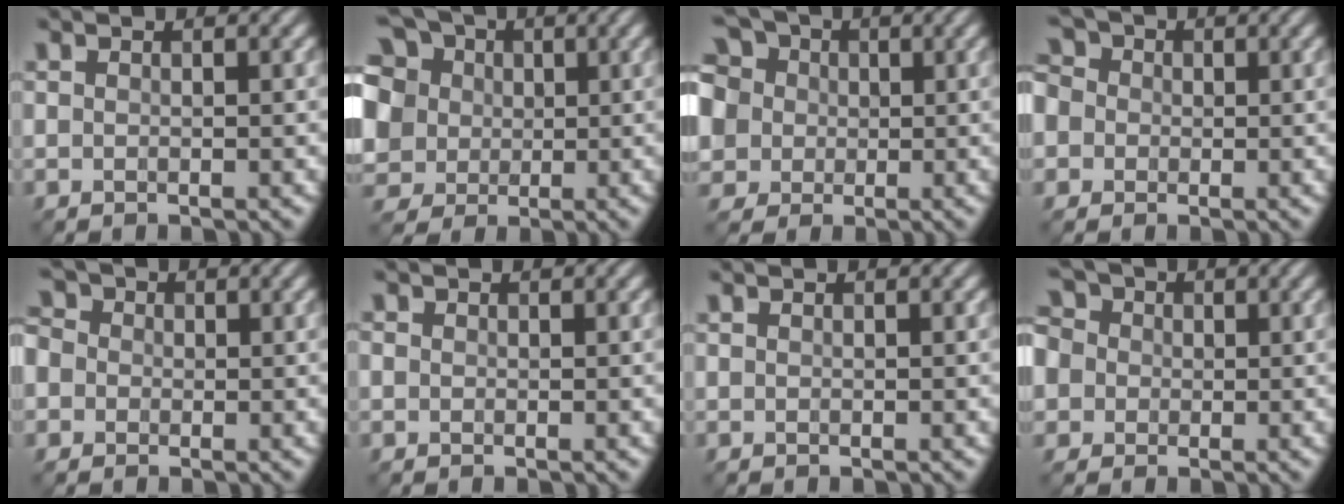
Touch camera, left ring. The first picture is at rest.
{"total": 13.5, "force": [3.2, 11.5, 6.4], "torque": [-0.171, 0.032, 0.029]}
{"total": 11.1, "force": [2.6, 9.3, 5.5], "torque": [-0.122, 0.029, 0.005]}
{"total": 7.5, "force": [0.2, 6.8, 3.3], "torque": [-0.076, 0.037, -0.041]}
{"total": 6.0, "force": [0.0, 5.4, 2.6], "torque": [-0.061, 0.033, -0.038]}
{"total": 0.8, "force": [0.1, 0.8, 0.1], "torque": [0.001, 0.001, -0.004]}
{"total": 0.0}
{"total": 8.6, "force": [0.7, 7.5, 4.0], "torque": [-0.092, 0.040, -0.033]}